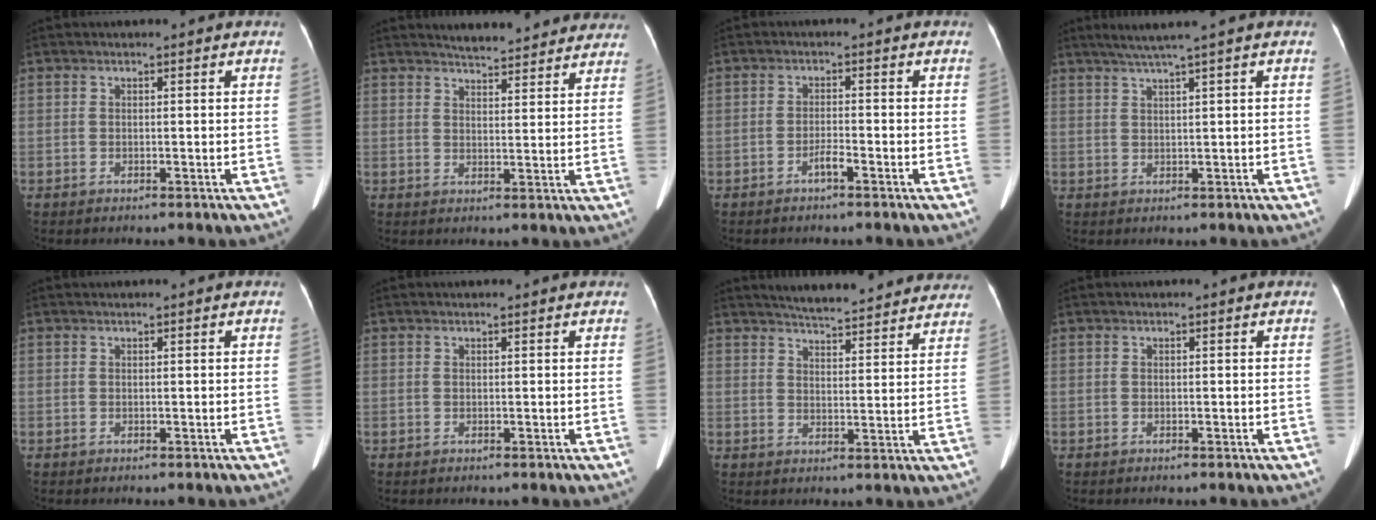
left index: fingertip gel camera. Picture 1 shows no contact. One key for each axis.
{"total": 12.3, "fx": 11.5, "fy": 2.4, "fz": 3.7, "tx": -0.033, "ty": 0.004, "tz": 0.129}
{"total": 1.8, "fx": -1.4, "fy": 0.0, "fz": 1.2, "tx": -0.023, "ty": 0.001, "tz": -0.026}
{"total": 3.7, "fx": 2.6, "fy": -1.1, "fz": 2.4, "tx": -0.050, "ty": 0.005, "tz": 0.053}
{"total": 0.5, "fx": 0.5, "fy": 0.0, "fz": 0.2, "tx": -0.004, "ty": 0.015, "tz": 0.010}
{"total": 1.3, "fx": 1.2, "fy": 0.2, "fz": 0.5, "tx": -0.010, "ty": 0.016, "tz": 0.014}
{"total": 17.9, "fx": 16.6, "fy": 2.6, "fz": 6.0, "tx": -0.078, "ty": -0.003, "tz": 0.203}
{"total": 0.0}